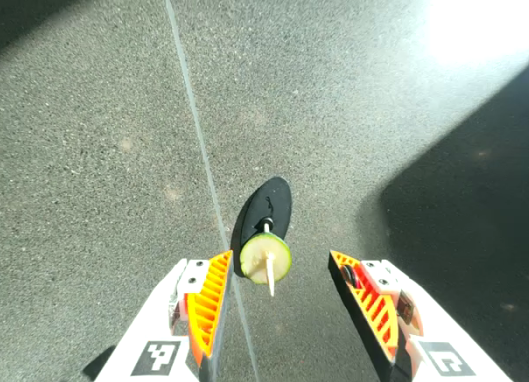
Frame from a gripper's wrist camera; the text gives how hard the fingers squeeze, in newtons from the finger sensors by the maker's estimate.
{"total": 0.0}